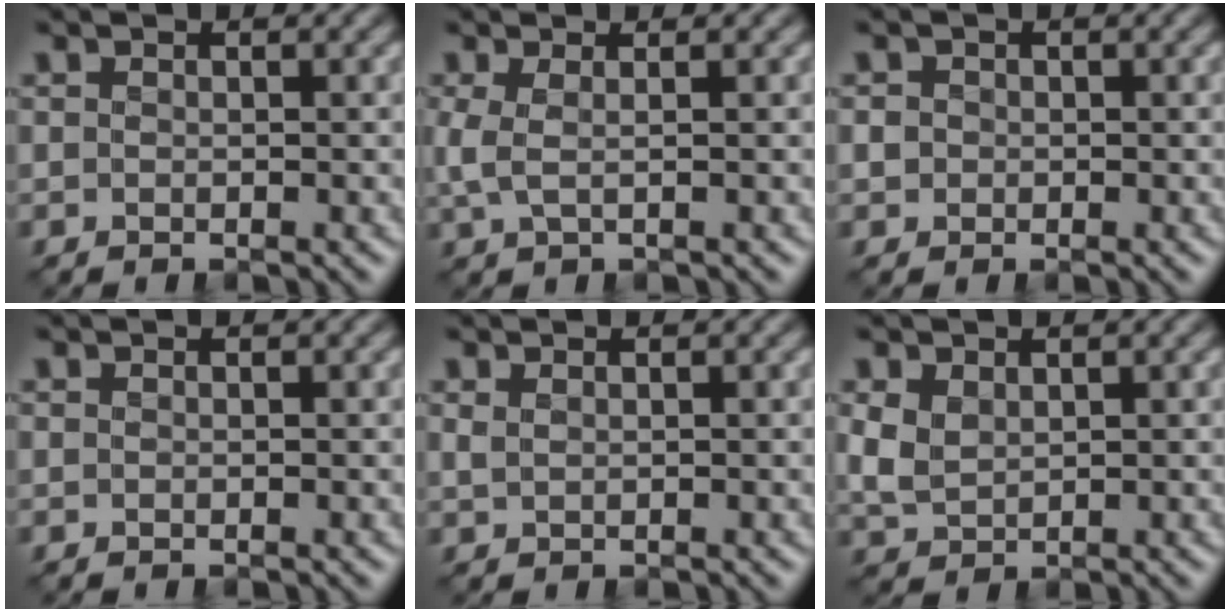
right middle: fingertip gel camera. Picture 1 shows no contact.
{"total": 2.0, "force": [0.2, 0.7, 1.8], "torque": [-0.044, 0.001, 0.003]}
{"total": 1.0, "force": [-0.1, 1.0, 0.2], "torque": [0.003, -0.005, -0.001]}
{"total": 0.0}
{"total": 0.7, "force": [0.4, 0.3, 0.4], "torque": [-0.012, -0.002, 0.012]}
{"total": 2.6, "force": [0.8, 1.8, 1.6], "torque": [-0.044, -0.002, 0.022]}